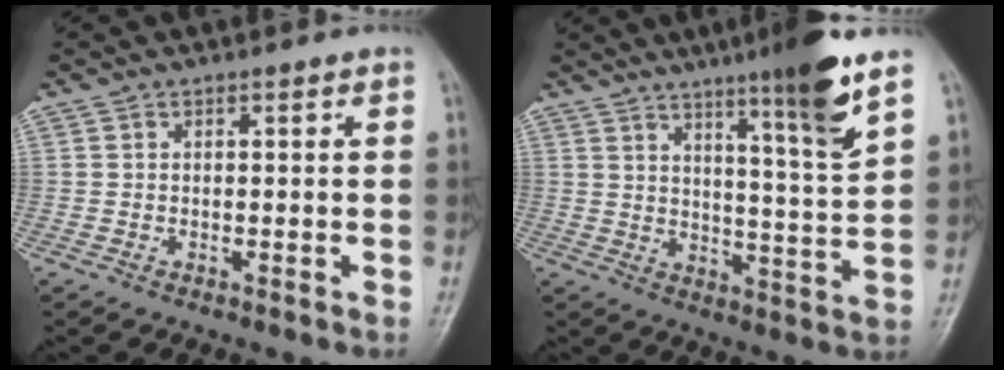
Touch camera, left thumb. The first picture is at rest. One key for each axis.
{"total": 12.6, "fx": 7.8, "fy": 0.3, "fz": 9.9, "tx": -0.148, "ty": -0.049, "tz": 0.120}